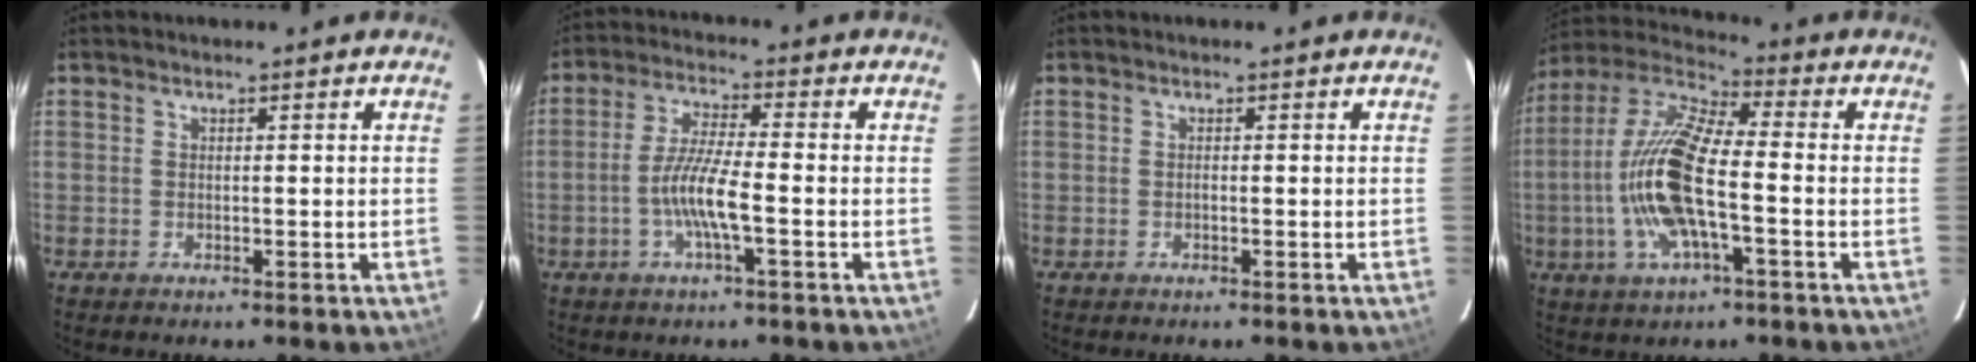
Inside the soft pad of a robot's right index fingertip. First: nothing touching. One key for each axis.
{"total": 7.4, "fx": -2.4, "fy": 0.4, "fz": 7.0, "tx": -0.143, "ty": 0.001, "tz": -0.048}
{"total": 0.0}
{"total": 16.6, "fx": -3.2, "fy": 4.9, "fz": 15.6, "tx": -0.318, "ty": 0.000, "tz": -0.070}